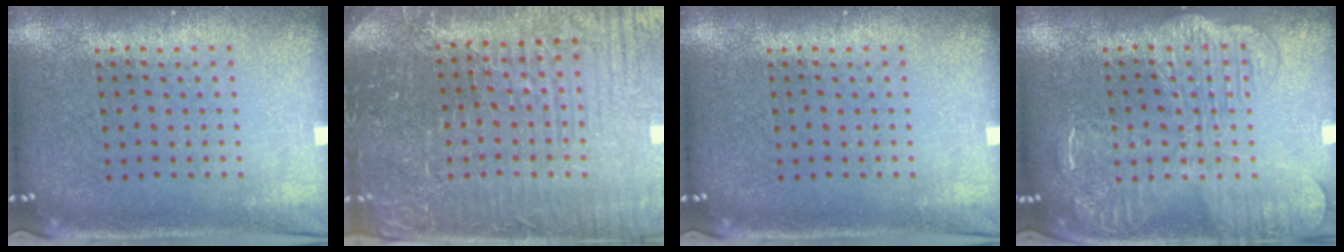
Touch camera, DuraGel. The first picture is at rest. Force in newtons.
{"total": 5.2, "press": 5.0, "slide": 1.7}
{"total": 0.0}
{"total": 3.9, "press": 3.9, "slide": 0.5}